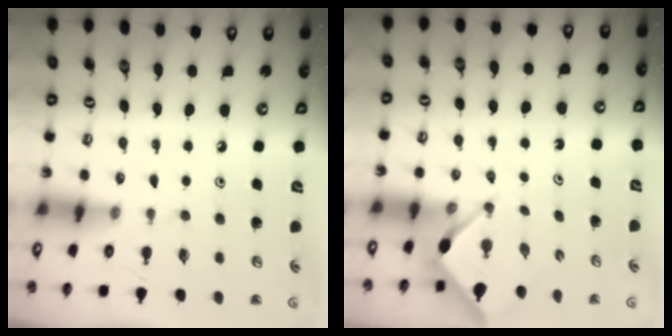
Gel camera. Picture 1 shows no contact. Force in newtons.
{"total": 3.1, "press": 3.1, "slide": 0.3}